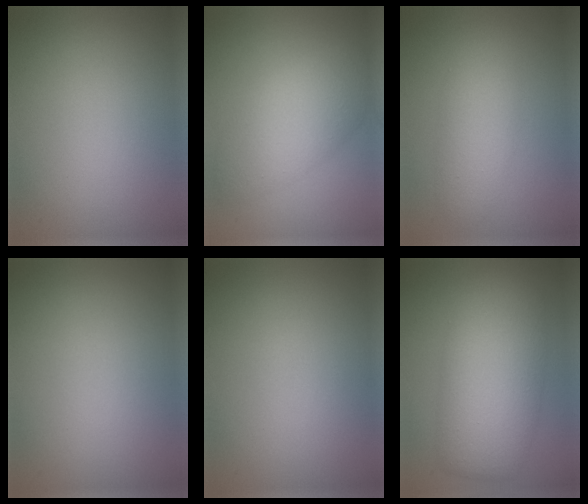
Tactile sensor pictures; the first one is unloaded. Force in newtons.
{"total": 5.3, "press": 5.3, "slide": 0.2}
{"total": 3.5, "press": 3.5, "slide": 0.2}
{"total": 0.0}
{"total": 0.0}
{"total": 8.9, "press": 8.9, "slide": 0.1}